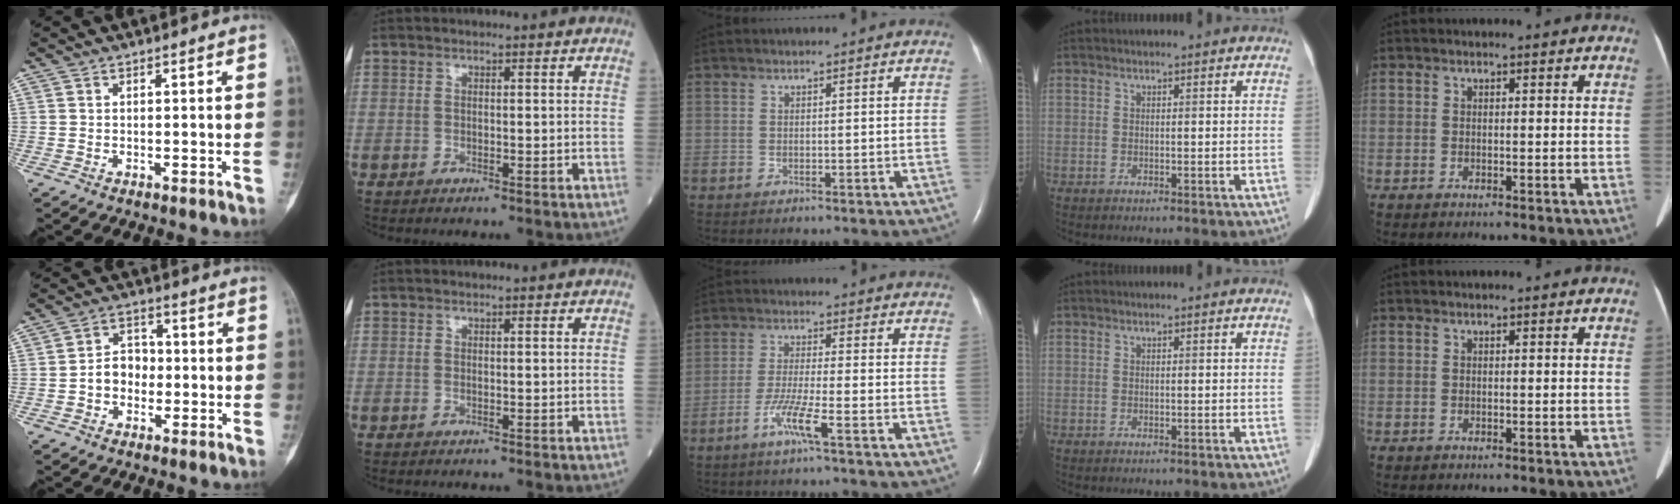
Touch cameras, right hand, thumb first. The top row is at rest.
{"thumb": {"total": 5.8, "force": [-1.2, 4.6, 3.3], "torque": [-0.029, 0.024, -0.033]}, "middle": {"total": 5.4, "force": [-3.0, -0.6, 4.5], "torque": [-0.095, -0.011, -0.061]}}